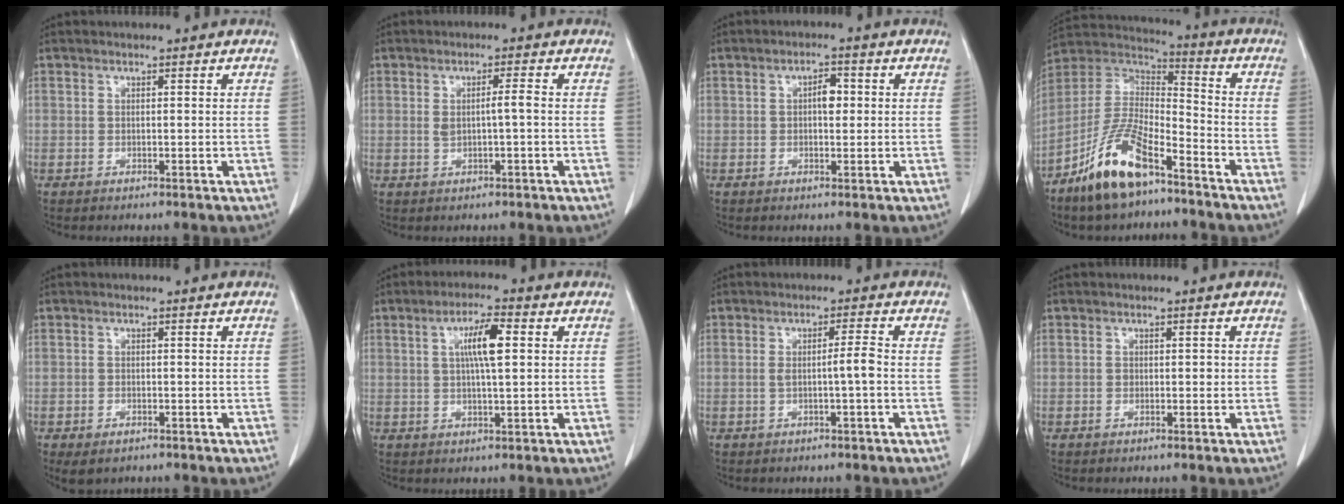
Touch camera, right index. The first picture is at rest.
{"total": 2.8, "force": [0.0, 0.3, 2.8], "torque": [-0.050, 0.004, 0.004]}
{"total": 2.8, "force": [0.3, 1.3, 2.4], "torque": [-0.037, 0.005, 0.003]}
{"total": 14.1, "force": [-9.1, 4.2, 9.8], "torque": [-0.204, 0.003, -0.172]}
{"total": 3.0, "force": [-1.9, 1.5, 1.7], "torque": [-0.031, -0.005, -0.022]}
{"total": 6.2, "force": [1.4, 0.8, 6.0], "torque": [-0.109, 0.008, 0.025]}
{"total": 3.0, "force": [-0.5, -0.2, 2.9], "torque": [-0.049, 0.002, -0.007]}
{"total": 1.2, "force": [-0.1, 0.8, 0.9], "torque": [-0.011, 0.004, 0.000]}